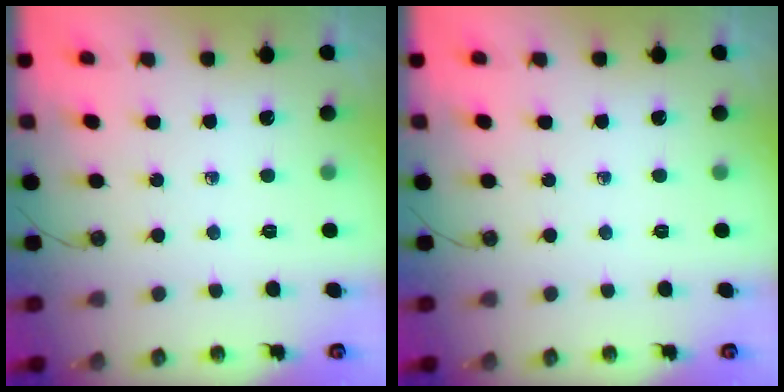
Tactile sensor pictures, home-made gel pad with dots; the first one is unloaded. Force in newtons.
{"total": 0.0}